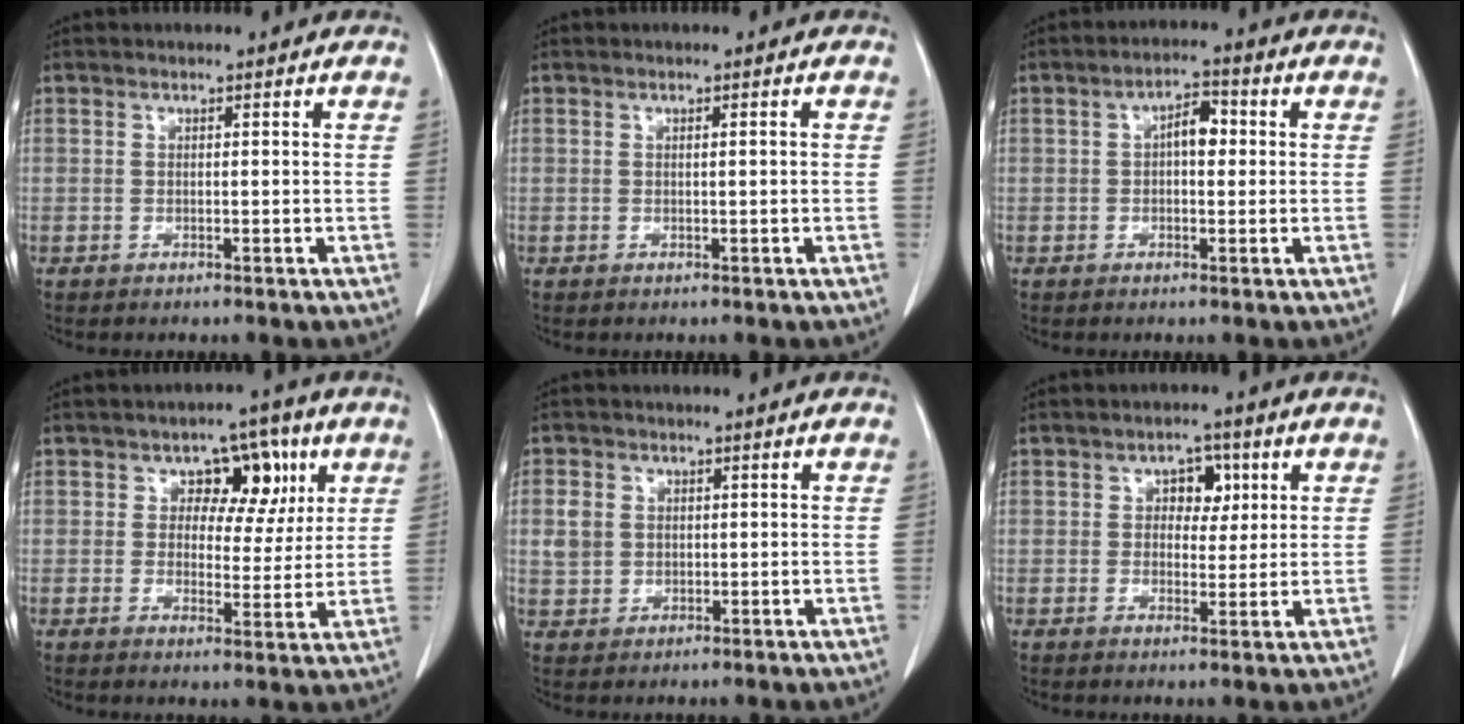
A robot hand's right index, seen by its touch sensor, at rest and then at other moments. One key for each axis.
{"total": 0.7, "fx": 0.0, "fy": 0.0, "fz": 0.7, "tx": -0.011, "ty": 0.000, "tz": 0.002}
{"total": 4.1, "fx": 0.4, "fy": 1.9, "fz": 3.6, "tx": -0.058, "ty": 0.015, "tz": 0.005}
{"total": 7.4, "fx": 2.8, "fy": 4.8, "fz": 4.9, "tx": -0.047, "ty": 0.015, "tz": 0.038}
{"total": 3.9, "fx": 0.7, "fy": 3.5, "fz": 1.6, "tx": -0.033, "ty": 0.010, "tz": 0.022}
{"total": 4.2, "fx": 1.4, "fy": 2.8, "fz": 2.8, "tx": -0.035, "ty": 0.010, "tz": 0.020}